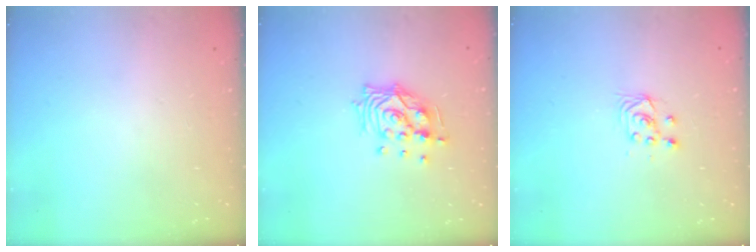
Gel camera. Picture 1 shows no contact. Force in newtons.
{"total": 12.8, "press": 12.7, "slide": 1.6}
{"total": 2.9, "press": 2.7, "slide": 1.0}